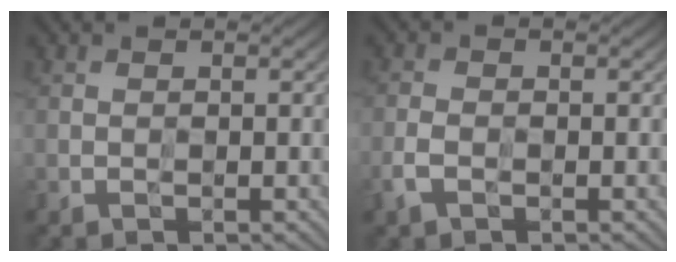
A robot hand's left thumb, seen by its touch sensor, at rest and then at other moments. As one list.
[{"total": 3.7, "force": [-2.1, 2.2, 2.1], "torque": [-0.043, -0.009, -0.046]}]